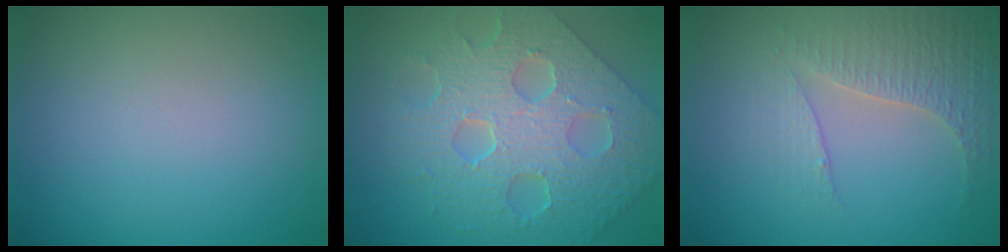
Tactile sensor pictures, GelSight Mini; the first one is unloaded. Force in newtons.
{"total": 8.8, "press": 6.8, "slide": 5.6}
{"total": 4.3, "press": 3.1, "slide": 2.9}